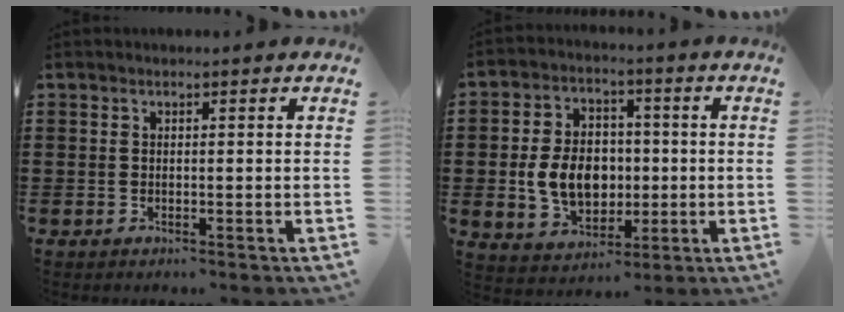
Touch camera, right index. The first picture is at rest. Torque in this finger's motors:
{"motor_torque": [1.54, -0.60, 0.39, 0.21]}